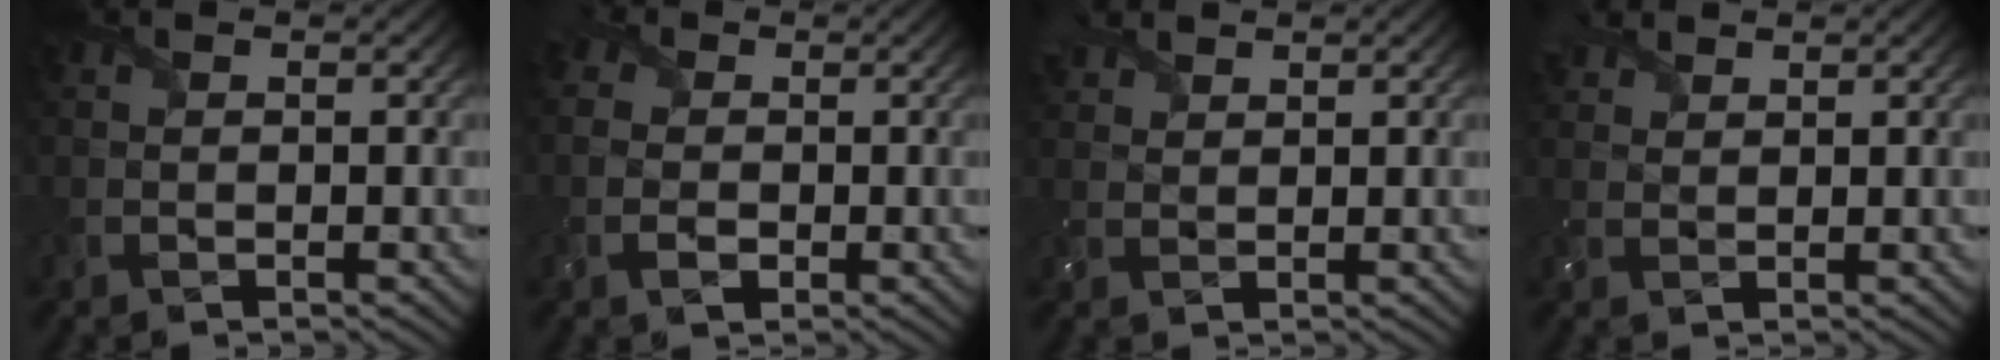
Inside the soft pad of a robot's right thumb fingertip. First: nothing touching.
{"total": 3.7, "force": [-0.2, 3.1, 1.9], "torque": [-0.049, 0.002, -0.008]}
{"total": 3.5, "force": [2.9, 1.5, 1.3], "torque": [-0.034, 0.014, 0.056]}
{"total": 3.1, "force": [2.6, 1.4, 1.0], "torque": [-0.025, 0.012, 0.052]}